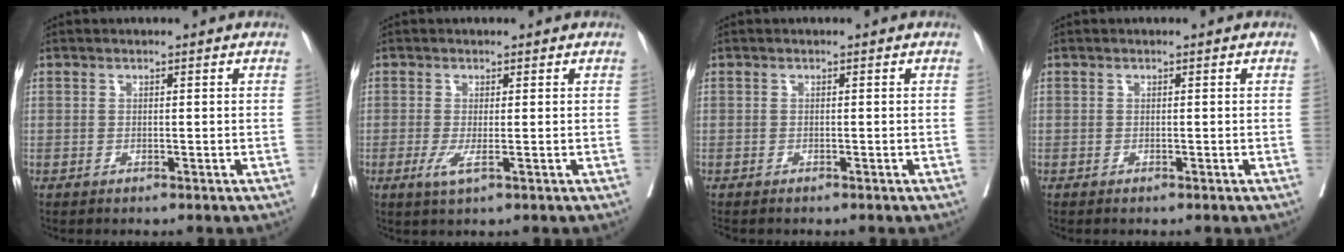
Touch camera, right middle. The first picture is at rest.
{"total": 2.4, "force": [-0.7, 0.2, 2.2], "torque": [-0.046, -0.008, -0.012]}
{"total": 1.7, "force": [-1.5, 0.4, 0.5], "torque": [-0.010, -0.003, -0.021]}
{"total": 0.0}